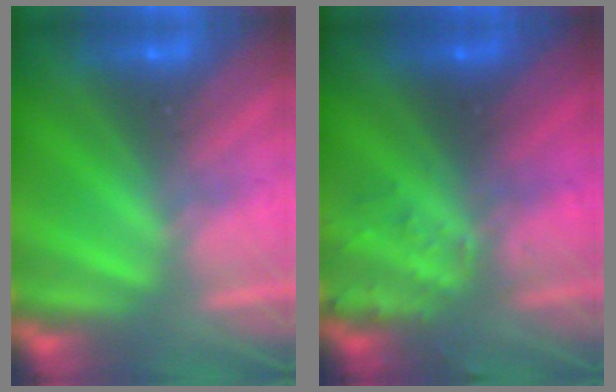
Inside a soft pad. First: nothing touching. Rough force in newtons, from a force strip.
{"total": 3.2}